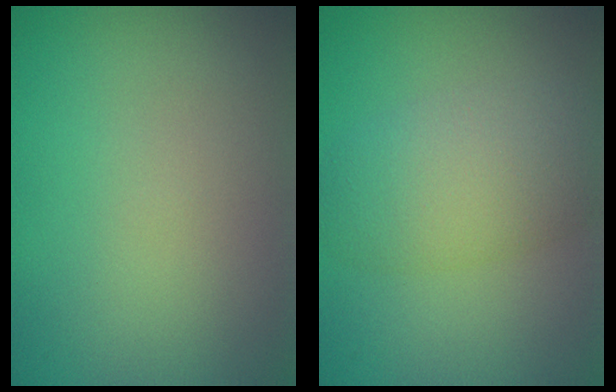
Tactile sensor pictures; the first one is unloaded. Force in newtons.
{"total": 5.2, "press": 5.2, "slide": 0.1}